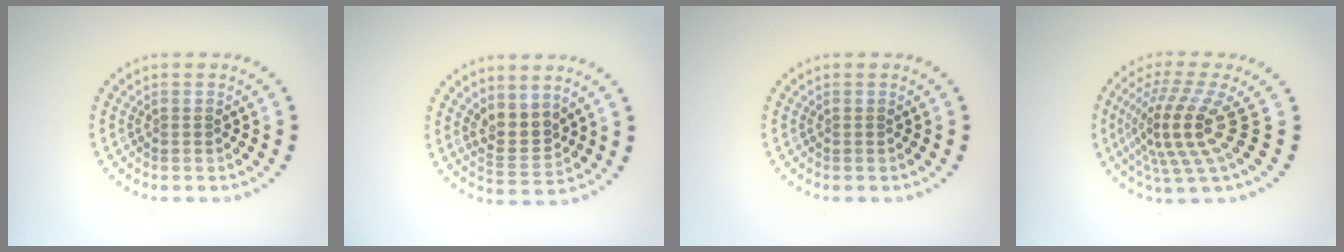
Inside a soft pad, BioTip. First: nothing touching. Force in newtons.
{"total": 2.8, "press": 2.5, "slide": 1.3}
{"total": 0.0}
{"total": 5.2, "press": 3.6, "slide": 3.7}